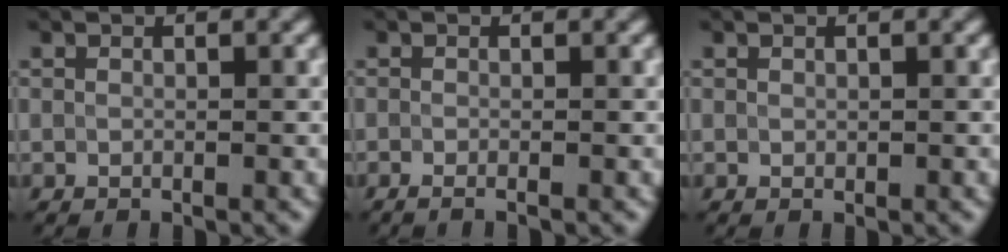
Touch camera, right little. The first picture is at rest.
{"total": 1.3, "force": [-0.6, 0.4, 1.0], "torque": [-0.008, -0.012, -0.013]}
{"total": 0.0}